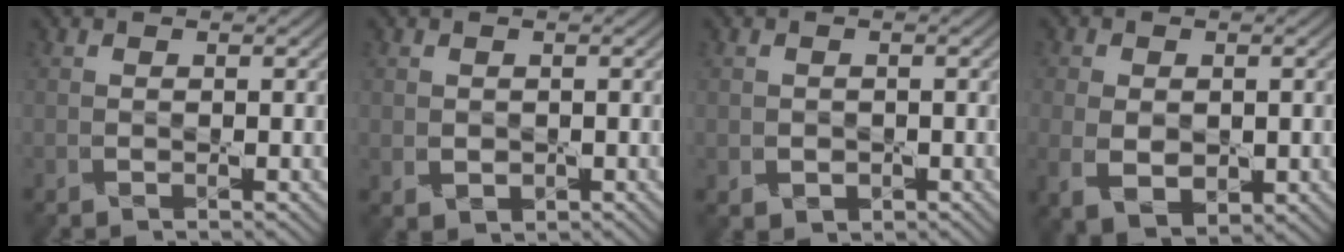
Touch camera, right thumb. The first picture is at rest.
{"total": 1.3, "force": [0.1, 1.2, 0.5], "torque": [-0.017, -0.009, 0.006]}
{"total": 1.5, "force": [-0.4, 1.4, 0.4], "torque": [-0.011, -0.010, -0.007]}
{"total": 5.5, "force": [-1.0, 3.7, 3.9], "torque": [-0.091, -0.020, -0.007]}